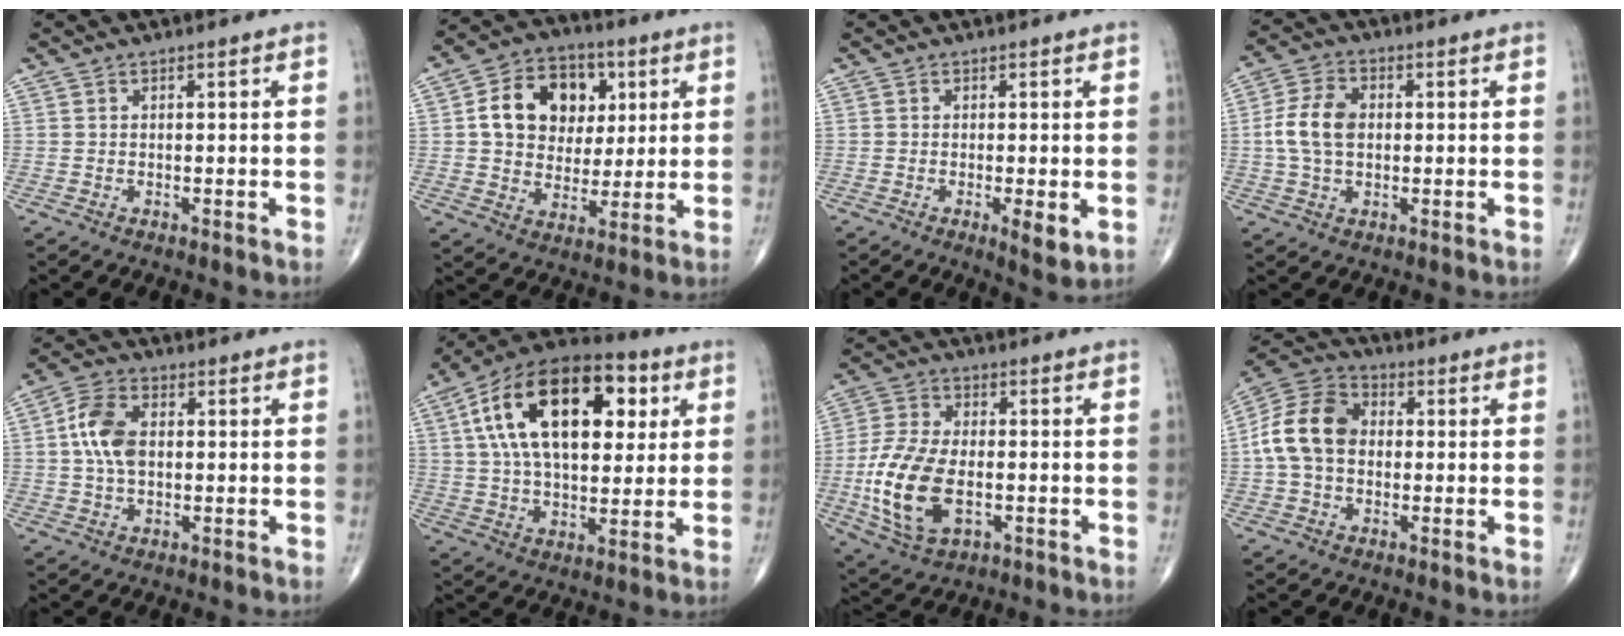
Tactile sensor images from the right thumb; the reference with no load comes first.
{"total": 15.1, "force": [3.8, 11.7, 8.8], "torque": [-0.107, 0.002, 0.061]}
{"total": 4.2, "force": [-0.9, 1.2, 3.9], "torque": [-0.065, -0.014, -0.017]}
{"total": 8.3, "force": [0.3, 5.6, 6.2], "torque": [-0.120, 0.015, 0.002]}
{"total": 8.4, "force": [0.8, 5.2, 6.6], "torque": [-0.125, 0.014, 0.011]}
{"total": 25.0, "force": [7.3, 13.5, 19.8], "torque": [-0.320, 0.013, 0.114]}
{"total": 15.1, "force": [-3.0, 8.3, 12.3], "torque": [-0.258, 0.003, -0.050]}
{"total": 12.5, "force": [0.1, 9.2, 8.5], "torque": [-0.156, 0.035, -0.008]}